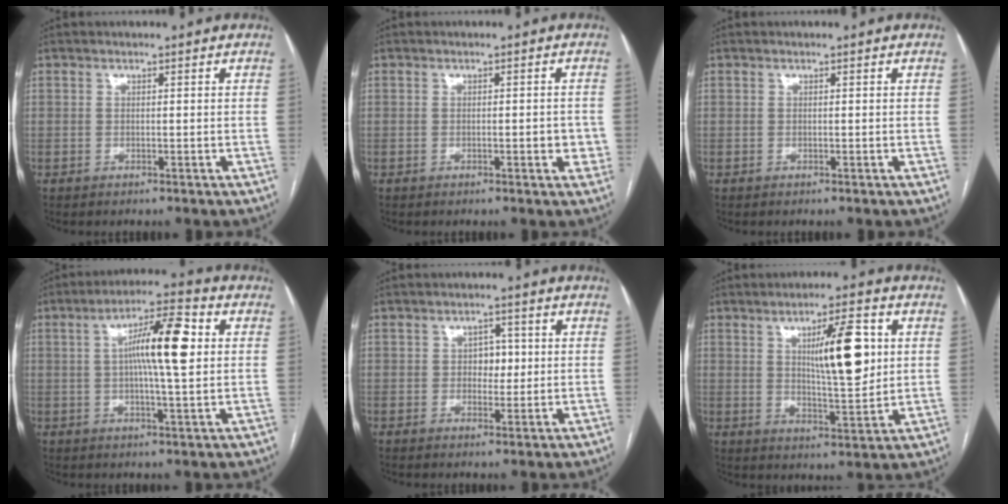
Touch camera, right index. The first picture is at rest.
{"total": 2.6, "force": [-0.5, 1.0, 2.4], "torque": [-0.027, 0.000, -0.005]}
{"total": 0.0}
{"total": 11.0, "force": [1.7, 1.3, 10.8], "torque": [-0.184, 0.019, 0.024]}
{"total": 3.2, "force": [0.2, 2.1, 2.3], "torque": [-0.026, 0.006, 0.005]}
{"total": 10.8, "force": [2.7, 2.0, 10.3], "torque": [-0.161, 0.002, 0.048]}